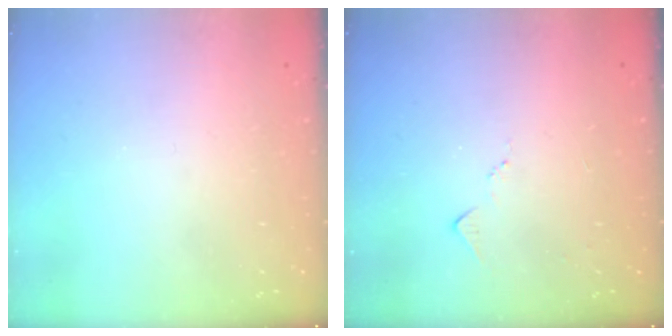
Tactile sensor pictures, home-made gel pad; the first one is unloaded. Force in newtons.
{"total": 5.7, "press": 5.7, "slide": 0.8}